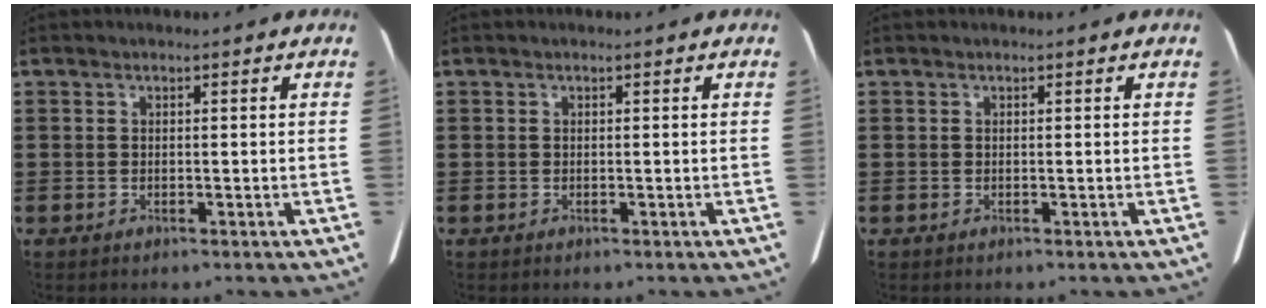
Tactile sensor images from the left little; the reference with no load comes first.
{"total": 0.0}
{"total": 0.0}